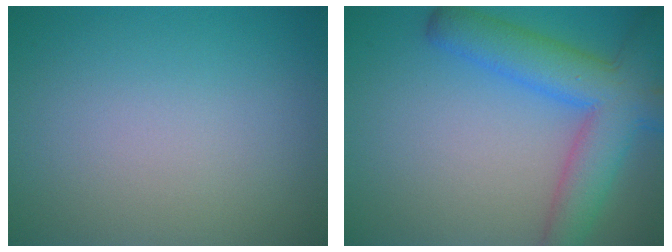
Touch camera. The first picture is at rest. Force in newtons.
{"total": 7.7, "press": 7.7, "slide": 0.3}